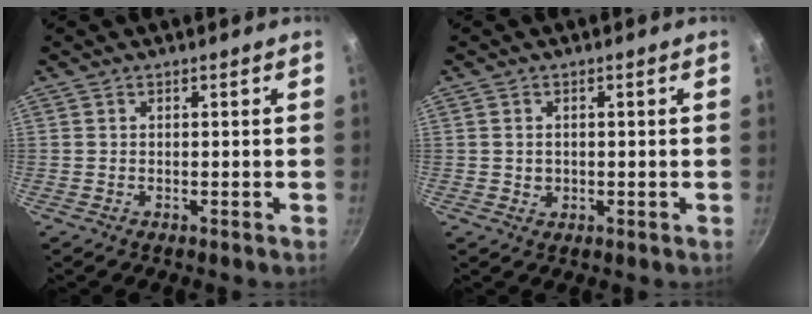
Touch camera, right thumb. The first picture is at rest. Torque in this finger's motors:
{"motor_torque": [-0.30, 0.10, -0.30, 0.20, 0.05]}